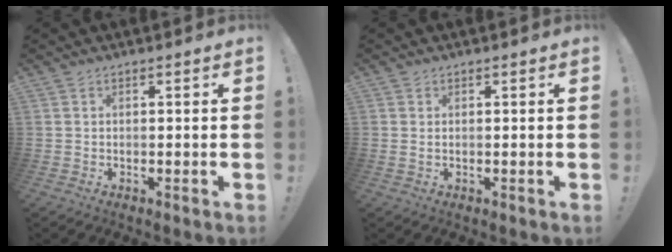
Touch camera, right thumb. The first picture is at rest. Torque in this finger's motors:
{"motor_torque": [-0.05, -0.02, -0.16, 0.14, 0.09]}